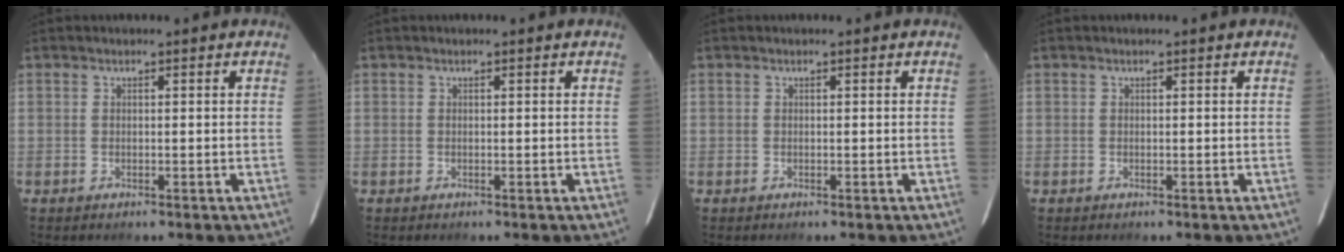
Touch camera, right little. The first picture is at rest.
{"total": 0.0}
{"total": 0.0}
{"total": 0.0}